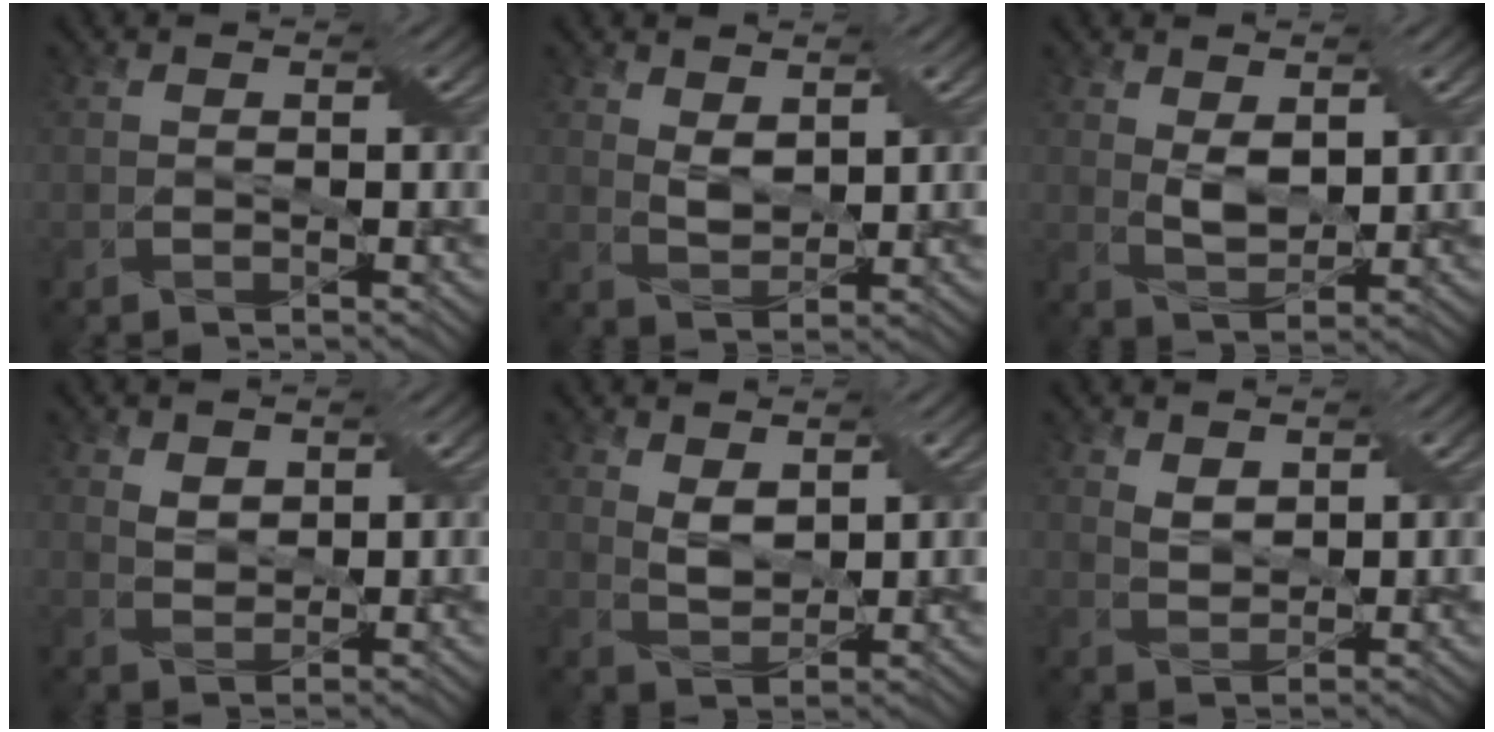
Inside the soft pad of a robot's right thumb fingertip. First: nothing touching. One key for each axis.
{"total": 2.8, "fx": 1.7, "fy": 1.3, "fz": 1.8, "tx": -0.045, "ty": -0.005, "tz": 0.036}
{"total": 3.4, "fx": 1.3, "fy": 1.7, "fz": 2.7, "tx": -0.064, "ty": -0.005, "tz": 0.027}
{"total": 2.1, "fx": 1.2, "fy": 1.4, "fz": 1.0, "tx": -0.027, "ty": -0.004, "tz": 0.026}
{"total": 3.1, "fx": 1.8, "fy": 1.5, "fz": 2.0, "tx": -0.051, "ty": -0.006, "tz": 0.039}
{"total": 2.1, "fx": 1.4, "fy": 1.2, "fz": 1.2, "tx": -0.030, "ty": -0.005, "tz": 0.031}